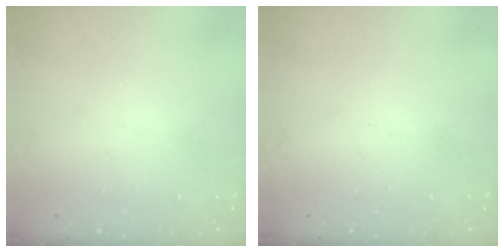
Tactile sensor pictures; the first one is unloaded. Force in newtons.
{"total": 0.0}